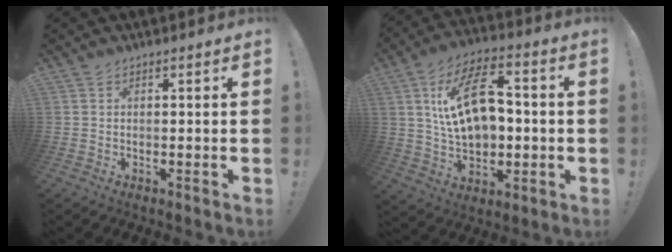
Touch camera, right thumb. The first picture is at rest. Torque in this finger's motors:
{"motor_torque": [1.92, 3.09, 0.19, 0.25, 0.16]}